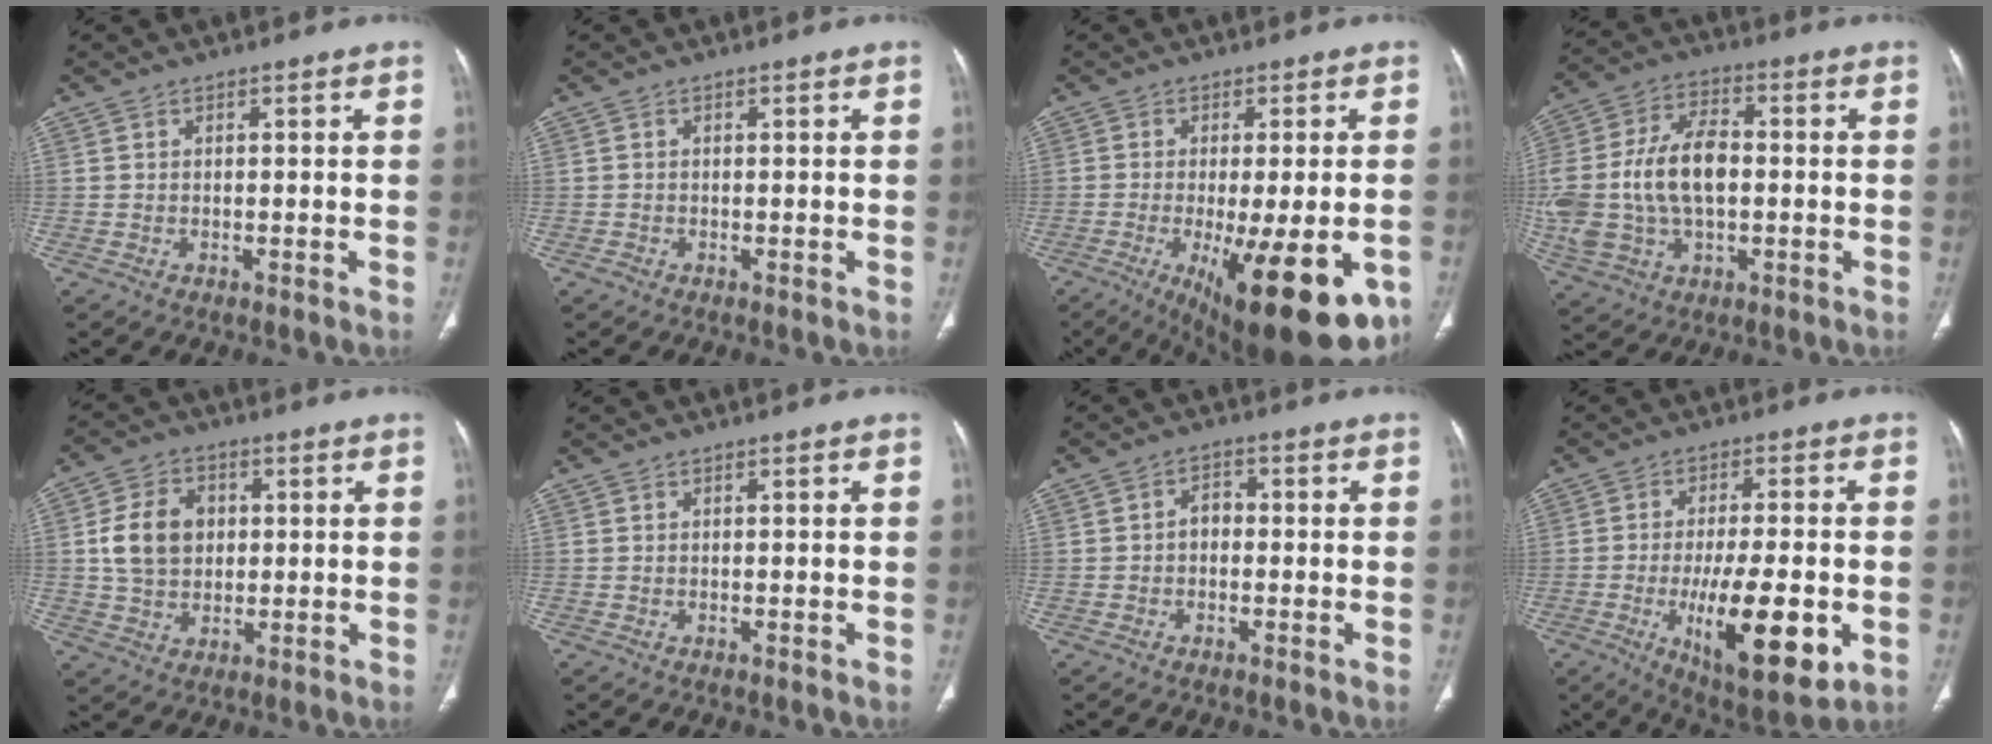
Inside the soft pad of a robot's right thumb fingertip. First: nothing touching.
{"total": 0.5, "force": [-0.4, 0.3, 0.1], "torque": [-0.002, 0.001, -0.010]}
{"total": 19.3, "force": [-7.4, 6.2, 16.7], "torque": [-0.200, -0.021, -0.091]}
{"total": 17.8, "force": [-0.7, 11.0, 13.9], "torque": [-0.295, 0.022, -0.008]}
{"total": 9.8, "force": [1.2, 7.7, 6.0], "torque": [-0.087, 0.003, 0.022]}
{"total": 0.0}
{"total": 2.7, "force": [-0.5, 2.0, 1.8], "torque": [-0.015, 0.014, -0.017]}
{"total": 17.4, "force": [-4.9, 5.6, 15.7], "torque": [-0.240, -0.011, -0.065]}